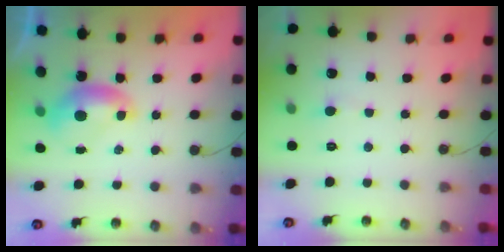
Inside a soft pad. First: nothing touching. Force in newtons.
{"total": 1.1, "press": 0.9, "slide": 0.5}